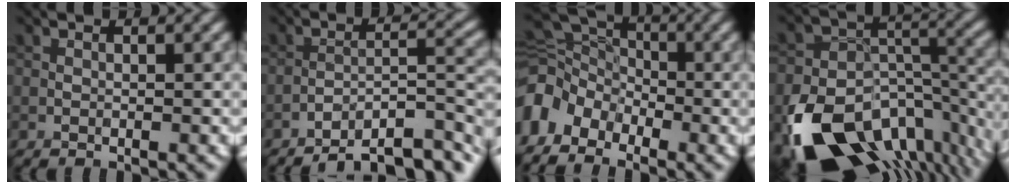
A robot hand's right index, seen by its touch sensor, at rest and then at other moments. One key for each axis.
{"total": 8.6, "fx": -7.1, "fy": 1.9, "fz": 4.5, "tx": -0.056, "ty": 0.012, "tz": -0.117}
{"total": 5.8, "fx": -3.1, "fy": 4.0, "fz": 2.8, "tx": -0.053, "ty": 0.003, "tz": -0.079}
{"total": 15.3, "fx": -8.5, "fy": 9.3, "fz": 8.6, "tx": -0.178, "ty": -0.029, "tz": -0.122}